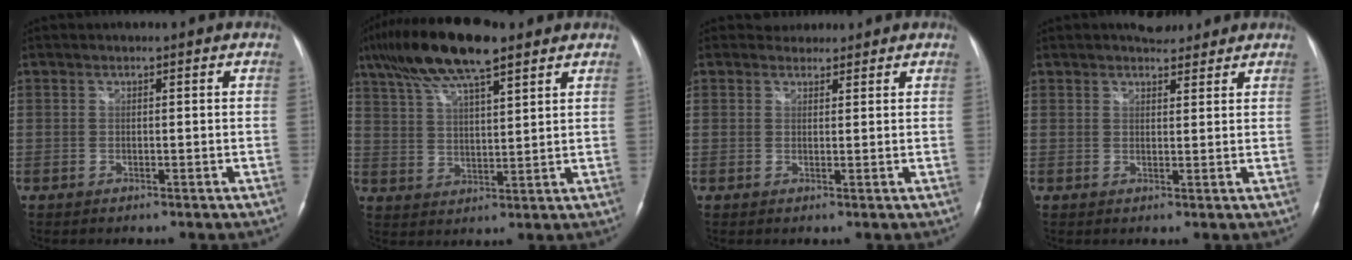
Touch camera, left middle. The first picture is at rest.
{"total": 14.0, "force": [9.7, 3.0, 9.6], "torque": [-0.191, 0.024, 0.175]}
{"total": 2.2, "force": [1.9, 1.0, -0.3], "torque": [0.001, 0.007, 0.026]}
{"total": 4.0, "force": [3.5, 1.6, 1.3], "torque": [-0.022, 0.003, 0.052]}